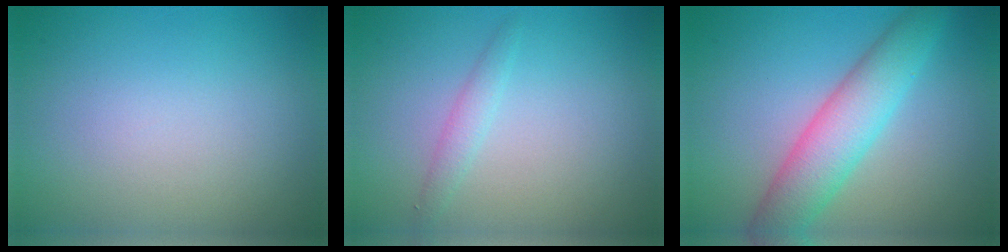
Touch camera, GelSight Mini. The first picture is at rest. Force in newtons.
{"total": 1.3, "press": 1.2, "slide": 0.0}
{"total": 5.8, "press": 5.8, "slide": 0.0}